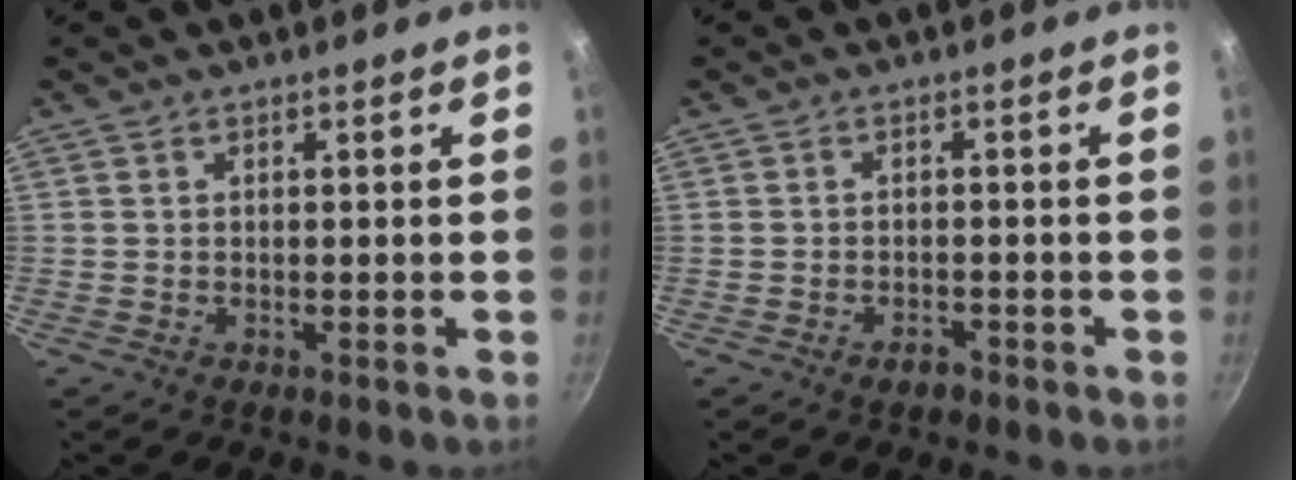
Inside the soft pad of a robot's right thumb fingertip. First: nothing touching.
{"total": 0.8, "force": [-0.4, 0.5, 0.4], "torque": [-0.005, 0.001, -0.005]}